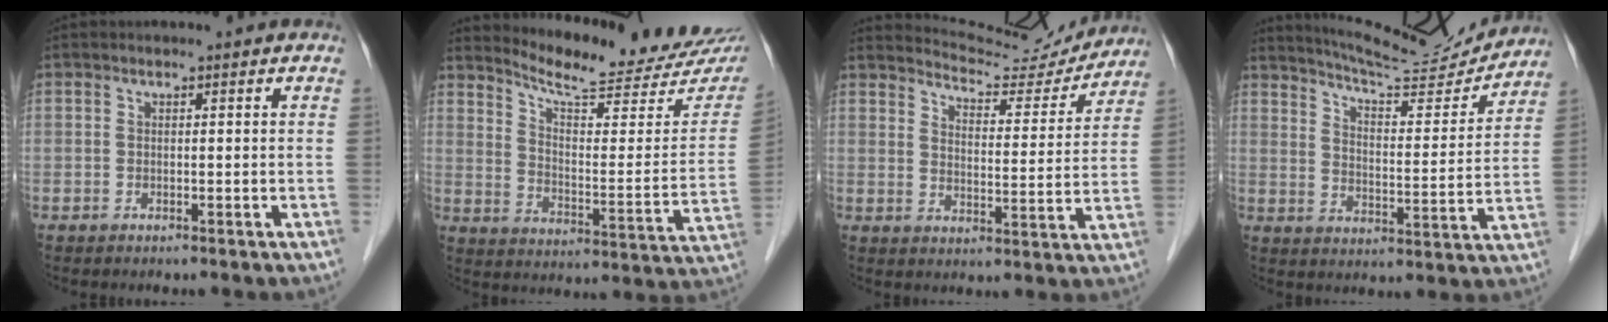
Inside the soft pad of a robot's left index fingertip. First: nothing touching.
{"total": 19.0, "force": [17.8, 2.1, 6.3], "torque": [-0.097, -0.080, 0.227]}
{"total": 12.4, "force": [12.3, 1.3, 1.2], "torque": [-0.019, -0.025, 0.158]}
{"total": 15.1, "force": [14.6, 0.8, 3.4], "torque": [-0.059, -0.034, 0.202]}